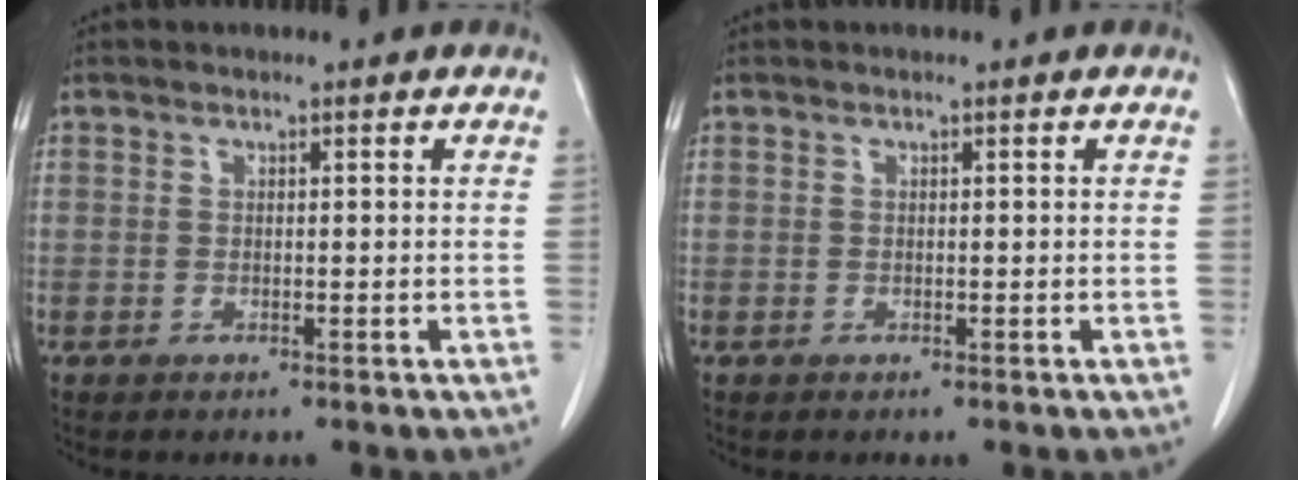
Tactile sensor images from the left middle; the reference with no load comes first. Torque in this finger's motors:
{"motor_torque": [0.00, 0.00, 0.02, 0.00]}